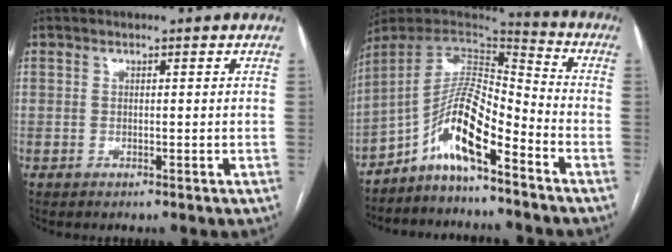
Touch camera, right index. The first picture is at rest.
{"total": 11.7, "force": [-6.7, 2.2, 9.3], "torque": [-0.174, 0.021, -0.122]}